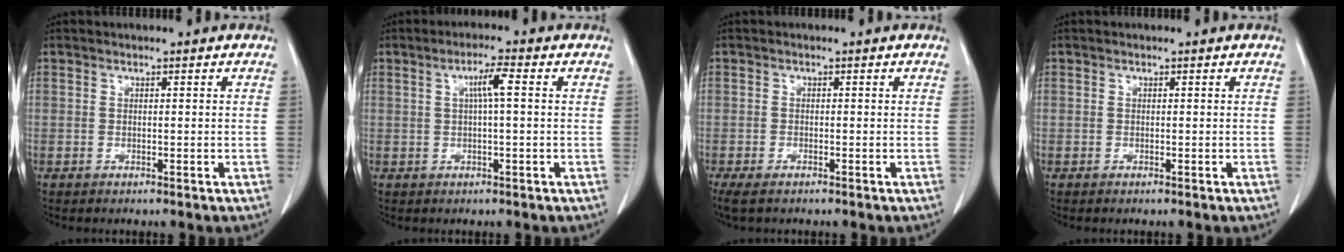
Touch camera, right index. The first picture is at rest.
{"total": 3.4, "force": [0.7, 0.3, 3.3], "torque": [-0.059, 0.008, 0.013]}
{"total": 3.5, "force": [-2.6, 1.1, 2.1], "torque": [-0.041, -0.011, -0.041]}
{"total": 0.0}